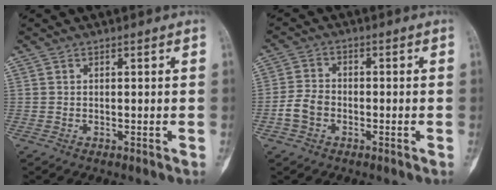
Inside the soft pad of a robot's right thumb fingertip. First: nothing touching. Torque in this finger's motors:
{"motor_torque": [0.21, 0.17, 0.31, -0.38, 0.00]}